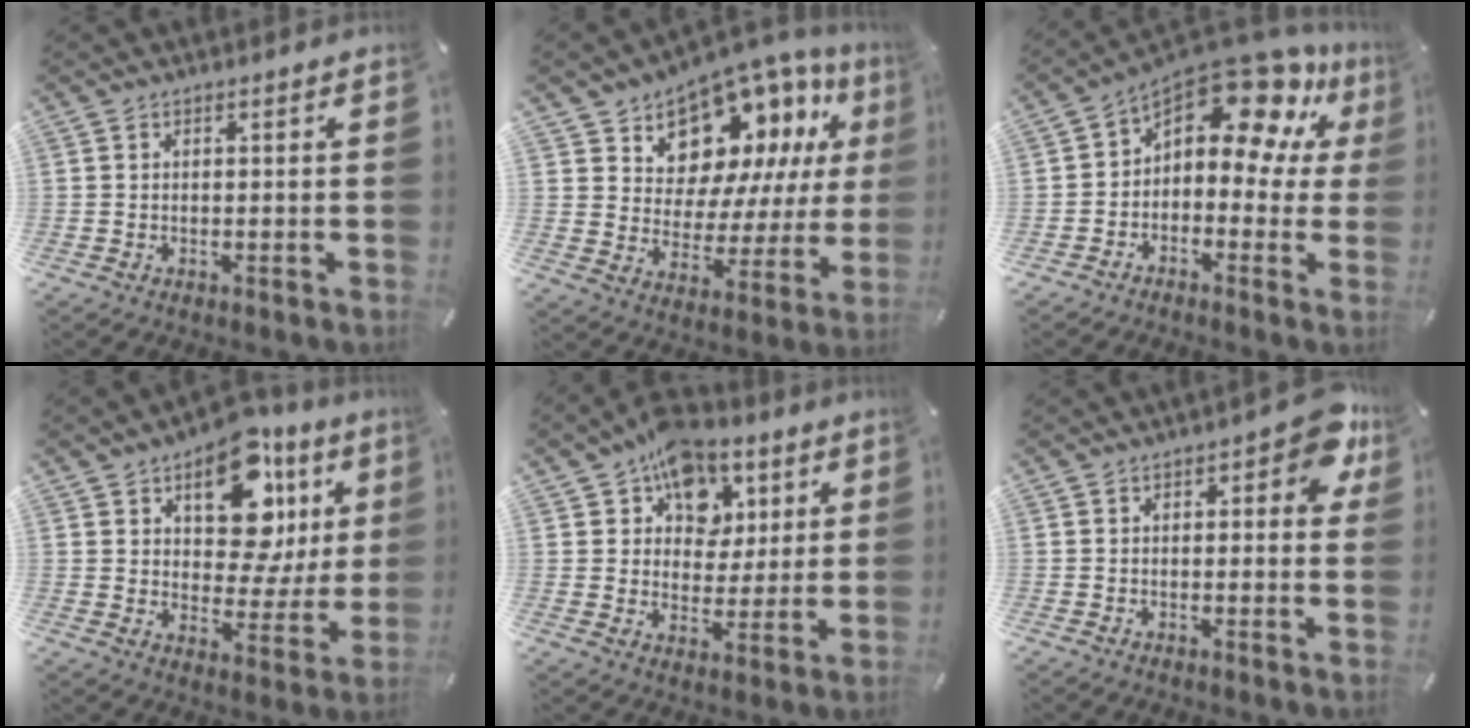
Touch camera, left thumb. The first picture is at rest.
{"total": 12.3, "force": [9.0, 7.8, 3.2], "torque": [-0.059, -0.093, 0.163]}
{"total": 15.8, "force": [9.7, 7.4, 10.0], "torque": [-0.152, -0.076, 0.166]}
{"total": 16.8, "force": [9.1, 9.9, 10.1], "torque": [-0.136, -0.063, 0.156]}
{"total": 12.1, "force": [6.1, 9.5, 4.5], "torque": [-0.064, -0.041, 0.110]}
{"total": 8.0, "force": [2.7, 3.7, 6.5], "torque": [-0.069, -0.012, 0.040]}